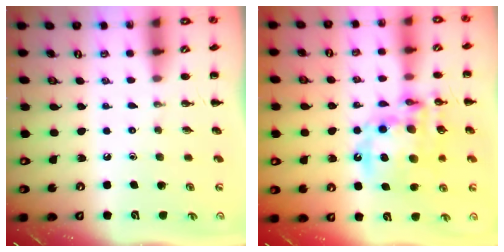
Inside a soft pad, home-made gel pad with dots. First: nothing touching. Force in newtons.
{"total": 17.7, "press": 17.3, "slide": 4.0}